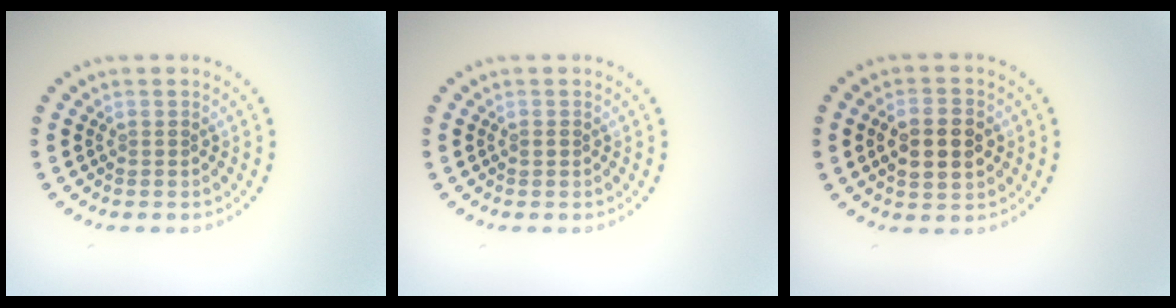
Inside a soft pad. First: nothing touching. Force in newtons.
{"total": 0.6, "press": 0.6, "slide": 0.1}
{"total": 4.5, "press": 4.5, "slide": 0.2}